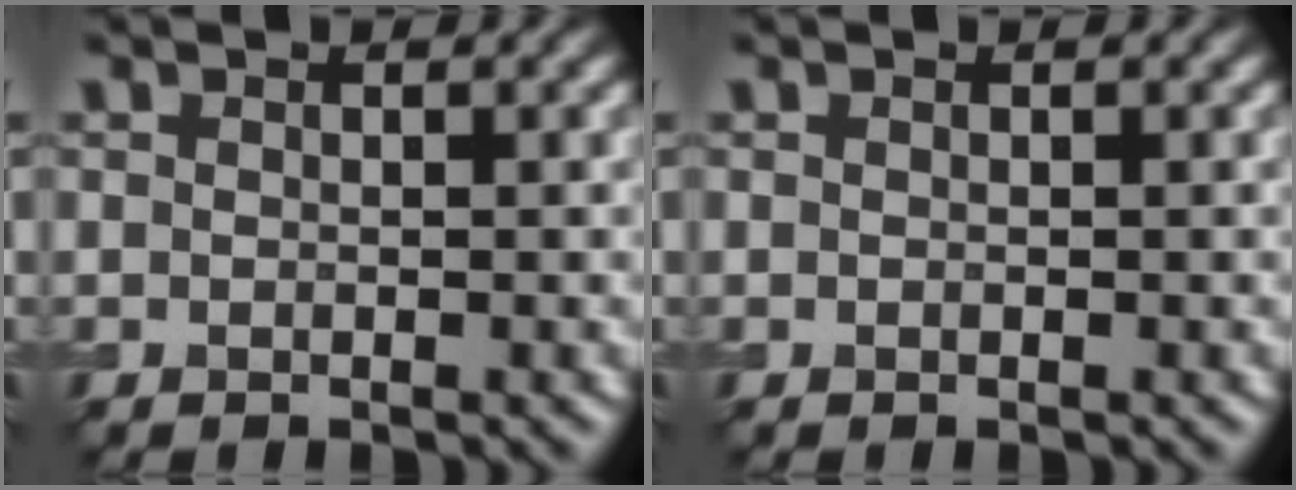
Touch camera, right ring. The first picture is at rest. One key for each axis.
{"total": 0.0}